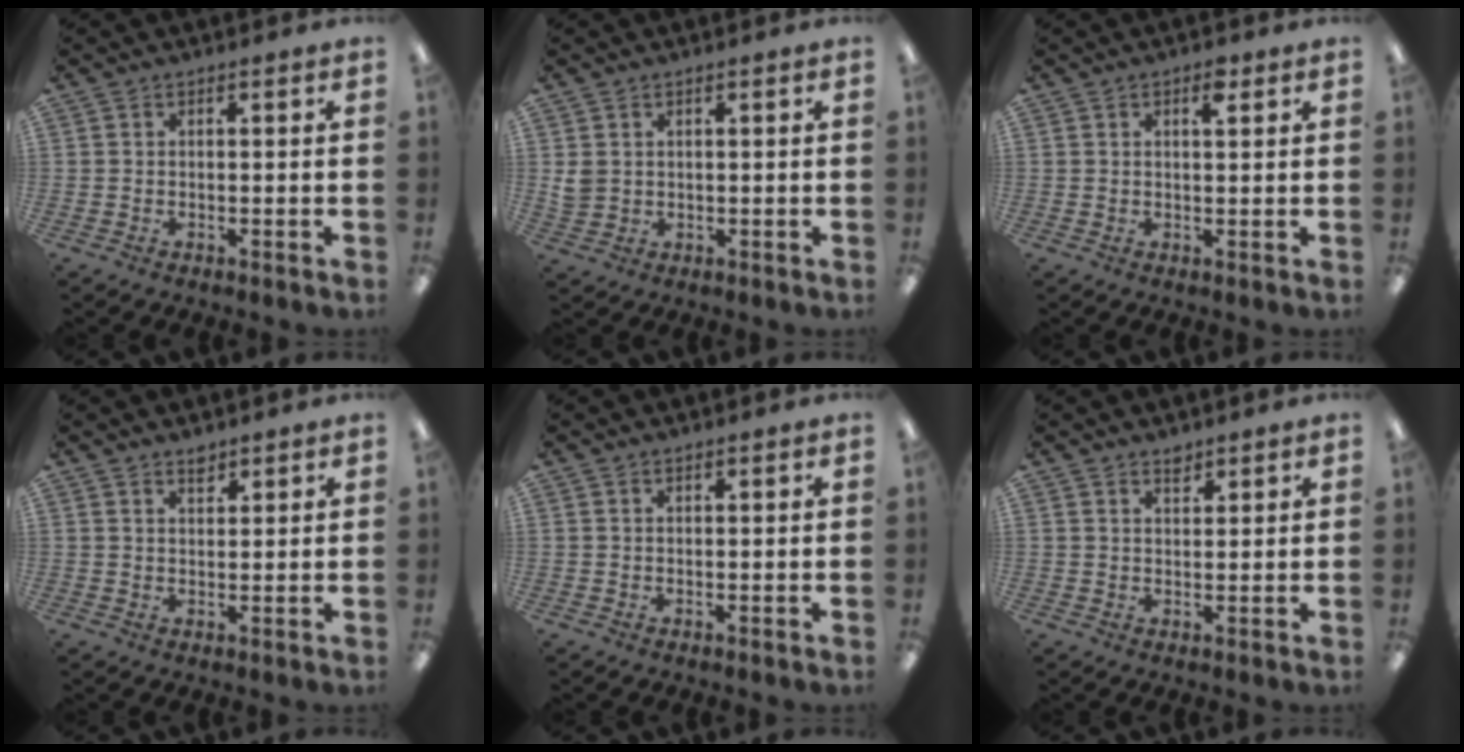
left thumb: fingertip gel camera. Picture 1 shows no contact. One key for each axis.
{"total": 2.9, "fx": 1.3, "fy": 2.3, "fz": 1.1, "tx": -0.024, "ty": 0.003, "tz": 0.026}
{"total": 3.1, "fx": 1.9, "fy": 1.1, "fz": 2.1, "tx": -0.030, "ty": -0.003, "tz": 0.030}
{"total": 2.4, "fx": 2.2, "fy": 0.9, "fz": 0.5, "tx": 0.003, "ty": -0.014, "tz": 0.038}
{"total": 0.6, "fx": 0.6, "fy": 0.1, "fz": 0.1, "tx": -0.003, "ty": 0.000, "tz": 0.011}
{"total": 2.4, "fx": 2.1, "fy": 1.0, "fz": 0.5, "tx": 0.004, "ty": -0.012, "tz": 0.036}